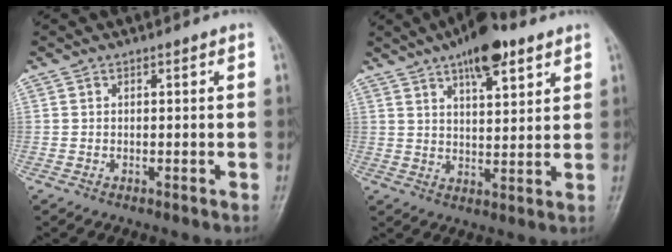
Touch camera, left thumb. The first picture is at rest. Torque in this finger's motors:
{"motor_torque": [1.62, 0.69, 0.60, -0.92, 0.06]}